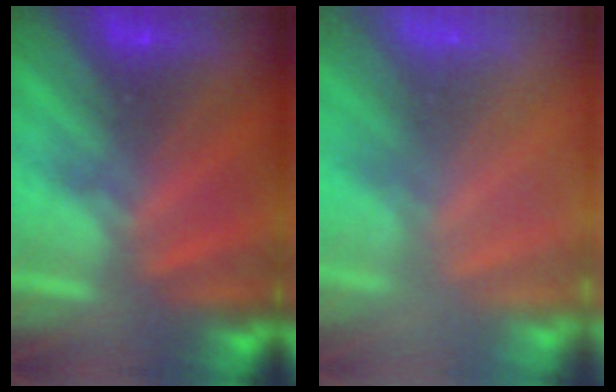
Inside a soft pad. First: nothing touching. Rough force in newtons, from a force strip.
{"total": 8.2}